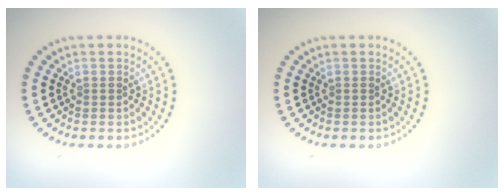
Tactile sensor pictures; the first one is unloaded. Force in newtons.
{"total": 0.0}